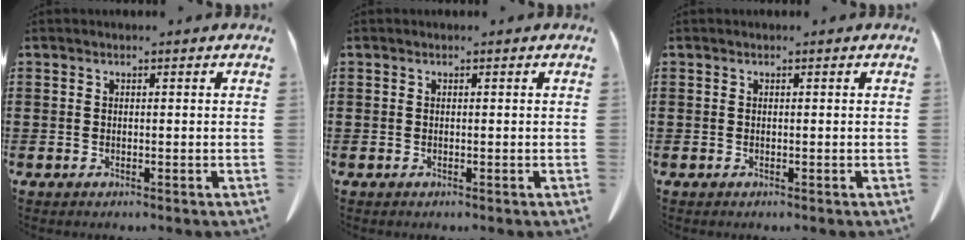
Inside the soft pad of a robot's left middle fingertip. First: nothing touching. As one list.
[{"total": 0.0}, {"total": 0.0}]